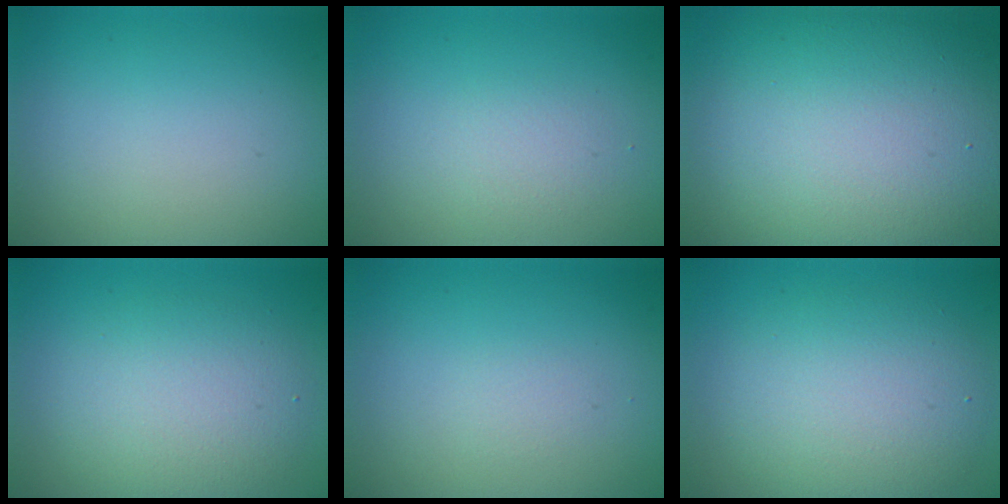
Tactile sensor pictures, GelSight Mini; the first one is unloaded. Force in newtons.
{"total": 1.4, "press": 1.4, "slide": 0.0}
{"total": 17.3, "press": 17.3, "slide": 0.9}
{"total": 4.4, "press": 4.4, "slide": 0.3}
{"total": 0.6, "press": 0.6, "slide": 0.0}
{"total": 5.5, "press": 5.5, "slide": 0.2}